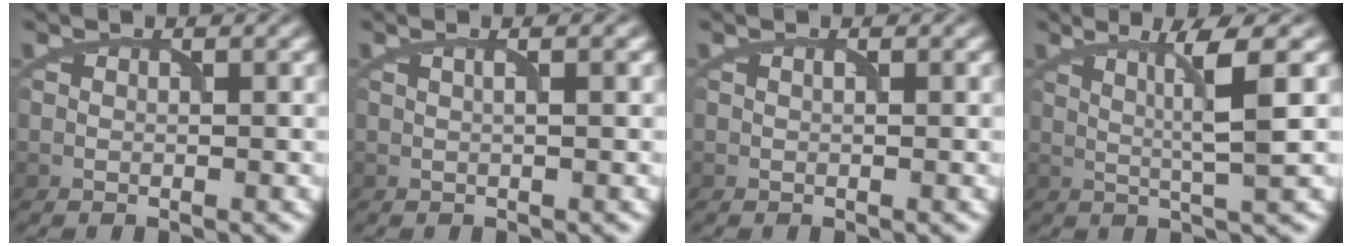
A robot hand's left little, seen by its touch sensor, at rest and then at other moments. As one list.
[{"total": 2.0, "force": [0.8, 0.8, 1.7], "torque": [-0.015, -0.002, -0.007]}, {"total": 0.0}, {"total": 4.3, "force": [1.2, 0.2, 4.1], "torque": [-0.075, -0.002, 0.025]}]